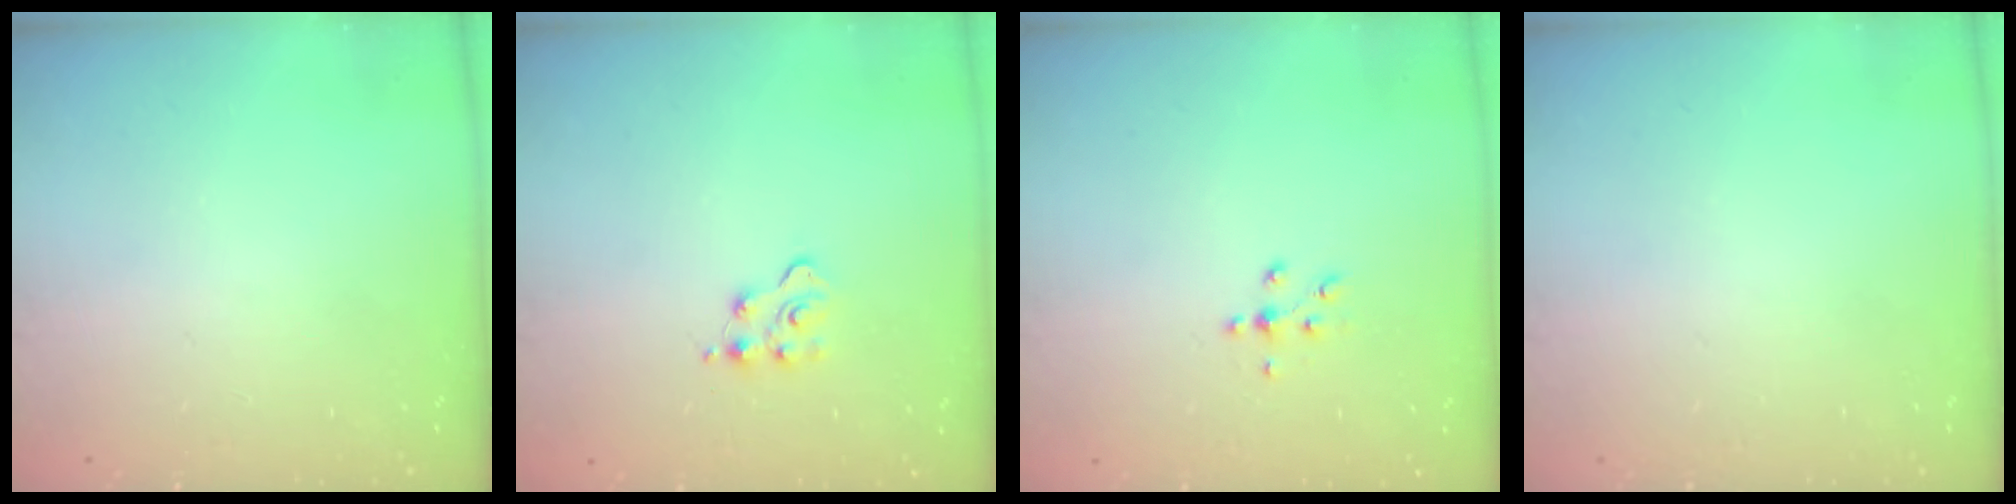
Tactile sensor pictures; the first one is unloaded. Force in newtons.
{"total": 3.9, "press": 3.9, "slide": 0.5}
{"total": 3.8, "press": 3.5, "slide": 1.2}
{"total": 0.0}